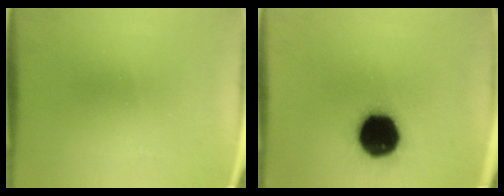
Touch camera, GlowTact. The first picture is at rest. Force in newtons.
{"total": 19.3}